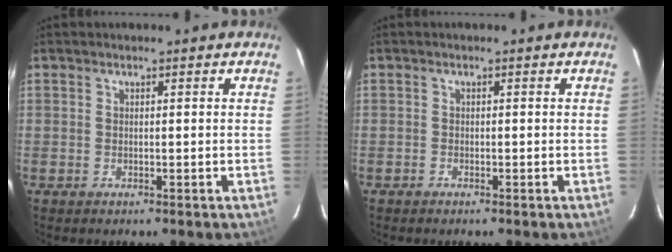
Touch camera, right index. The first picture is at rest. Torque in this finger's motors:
{"motor_torque": [0.14, -0.11, -0.06, -0.01]}